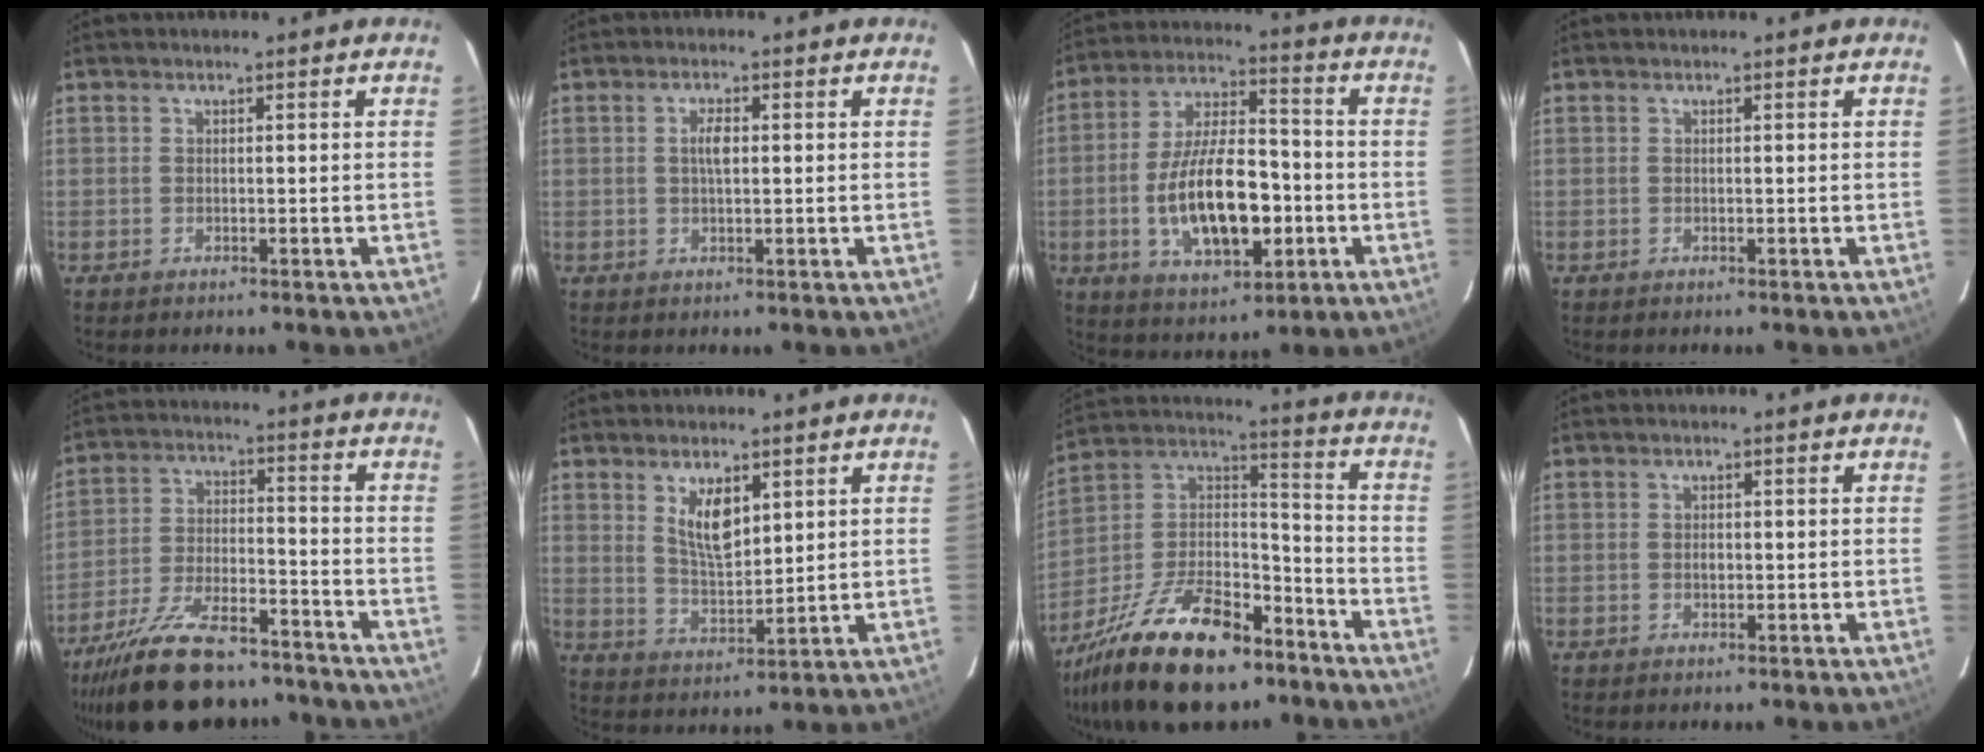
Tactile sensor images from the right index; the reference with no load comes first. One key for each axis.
{"total": 2.6, "fx": 0.3, "fy": 1.0, "fz": 2.4, "tx": -0.045, "ty": 0.004, "tz": 0.005}
{"total": 17.5, "fx": -3.9, "fy": 7.9, "fz": 15.1, "tx": -0.293, "ty": 0.005, "tz": -0.055}
{"total": 0.0}
{"total": 21.1, "fx": -17.2, "fy": 7.4, "fz": 9.7, "tx": -0.194, "ty": -0.011, "tz": -0.262}
{"total": 7.4, "fx": 3.4, "fy": 3.2, "fz": 5.8, "tx": -0.100, "ty": -0.005, "tz": 0.071}
{"total": 24.9, "fx": -16.5, "fy": 11.0, "fz": 15.1, "tx": -0.300, "ty": 0.009, "tz": -0.270}
{"total": 1.1, "fx": -0.1, "fy": 0.8, "fz": 0.7, "tx": -0.012, "ty": 0.002, "tz": -0.002}